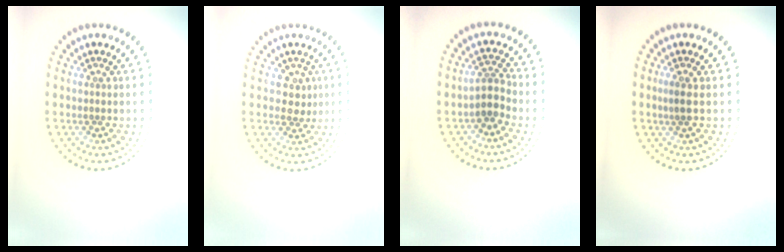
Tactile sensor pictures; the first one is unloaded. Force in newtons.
{"total": 1.7, "press": 1.3, "slide": 1.0}
{"total": 2.2, "press": 1.7, "slide": 1.3}
{"total": 1.1, "press": 1.0, "slide": 0.5}